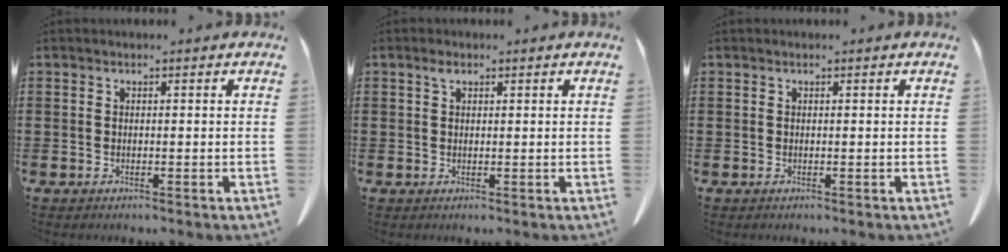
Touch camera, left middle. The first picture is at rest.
{"total": 1.4, "force": [0.7, 0.8, 0.9], "torque": [-0.014, 0.000, 0.010]}
{"total": 0.0}